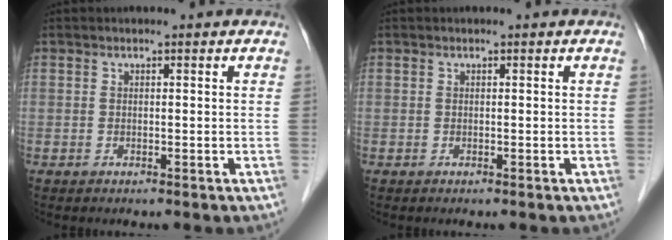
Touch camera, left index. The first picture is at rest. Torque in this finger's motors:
{"motor_torque": [-0.01, 0.00, 0.02, 0.00]}